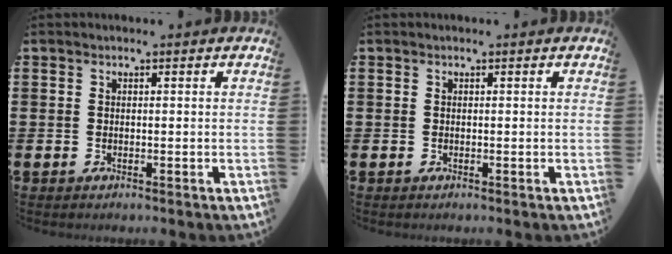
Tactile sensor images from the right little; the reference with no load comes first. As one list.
[{"total": 0.0}]